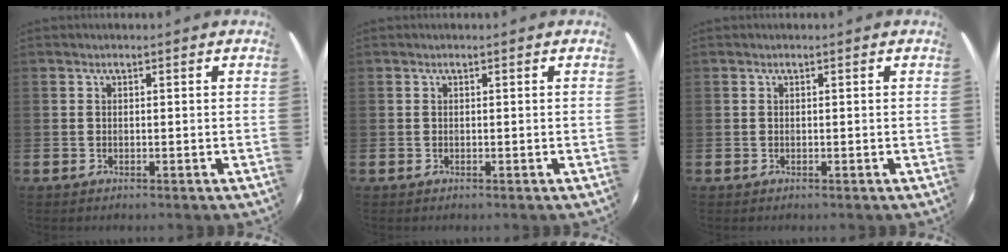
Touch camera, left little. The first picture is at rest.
{"total": 0.0}
{"total": 0.0}